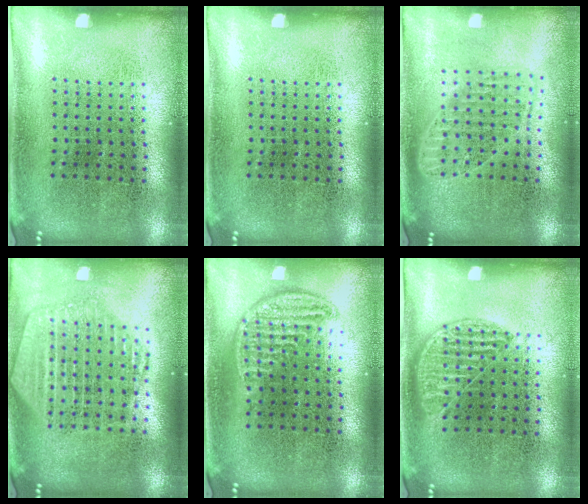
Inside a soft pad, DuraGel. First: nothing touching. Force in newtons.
{"total": 0.0}
{"total": 1.7, "press": 1.4, "slide": 0.9}
{"total": 2.2, "press": 1.9, "slide": 1.1}
{"total": 0.8, "press": 0.8, "slide": 0.1}
{"total": 1.0, "press": 0.8, "slide": 0.4}